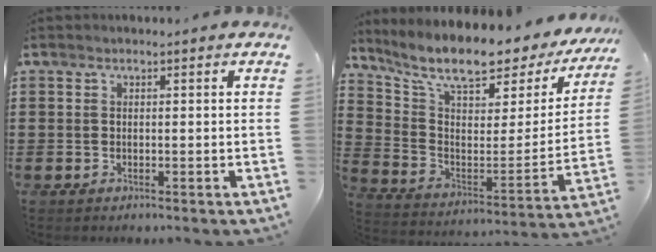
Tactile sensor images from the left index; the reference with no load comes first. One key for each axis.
{"total": 10.0, "fx": 8.0, "fy": 2.2, "fz": 5.5, "tx": -0.127, "ty": -0.059, "tz": 0.133}